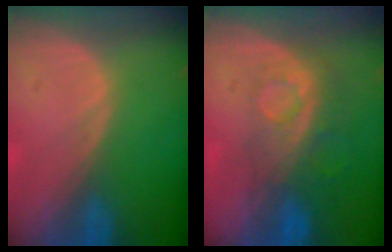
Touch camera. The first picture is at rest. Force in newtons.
{"total": 8.4, "press": 7.1, "slide": 4.5}